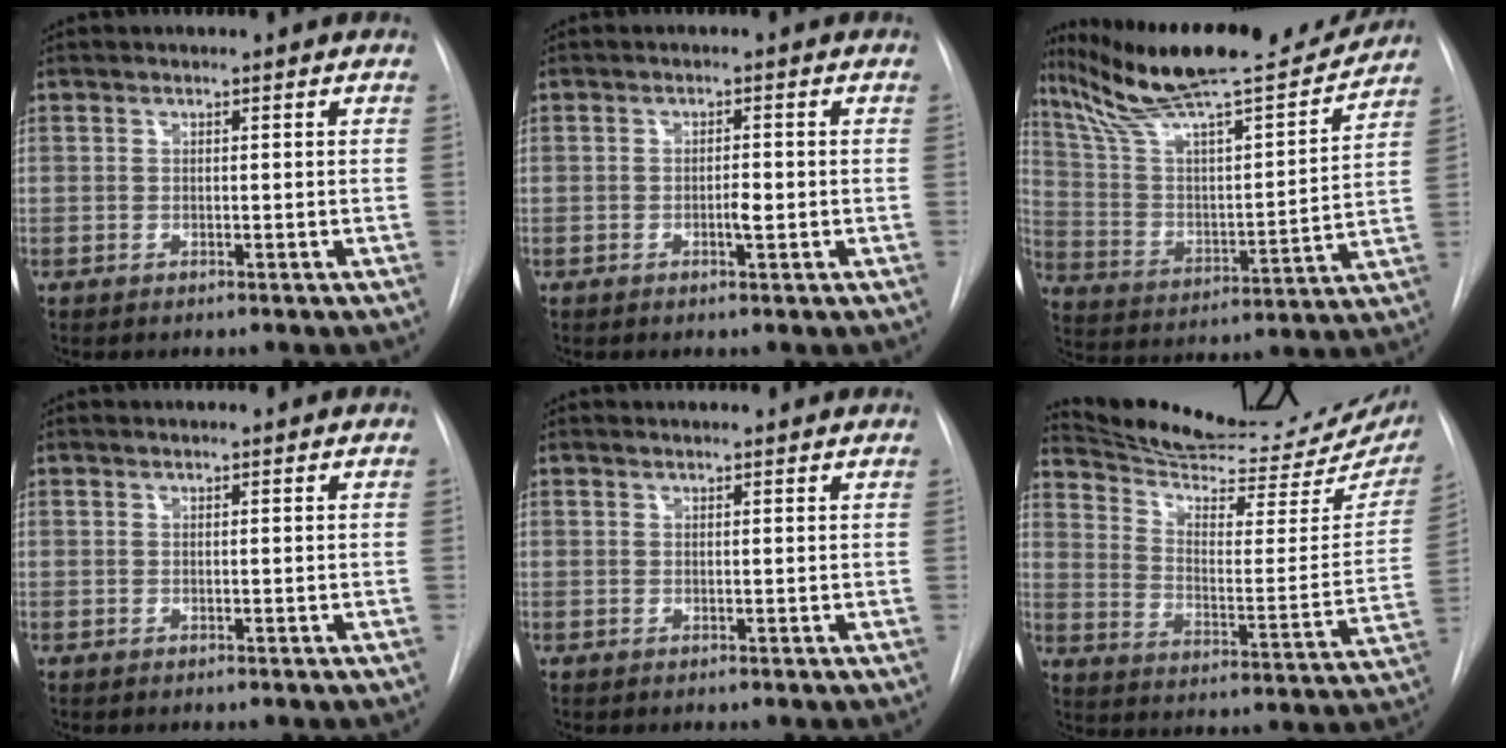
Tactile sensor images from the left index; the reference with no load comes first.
{"total": 1.7, "force": [-0.4, 0.4, 1.6], "torque": [-0.026, 0.001, -0.008]}
{"total": 22.8, "force": [20.4, 2.1, 10.2], "torque": [-0.177, -0.011, 0.326]}
{"total": 1.5, "force": [1.5, 0.0, 0.3], "torque": [-0.009, 0.016, 0.021]}
{"total": 4.3, "force": [4.2, 0.6, 0.8], "torque": [-0.014, 0.021, 0.045]}
{"total": 24.9, "force": [22.6, 4.3, 9.5], "torque": [-0.148, -0.064, 0.302]}